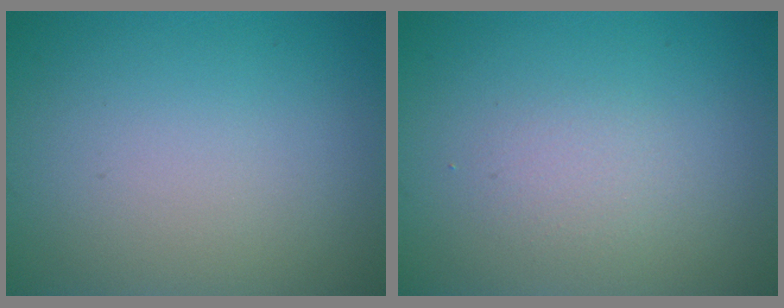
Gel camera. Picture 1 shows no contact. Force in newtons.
{"total": 1.3, "press": 1.3, "slide": 0.0}